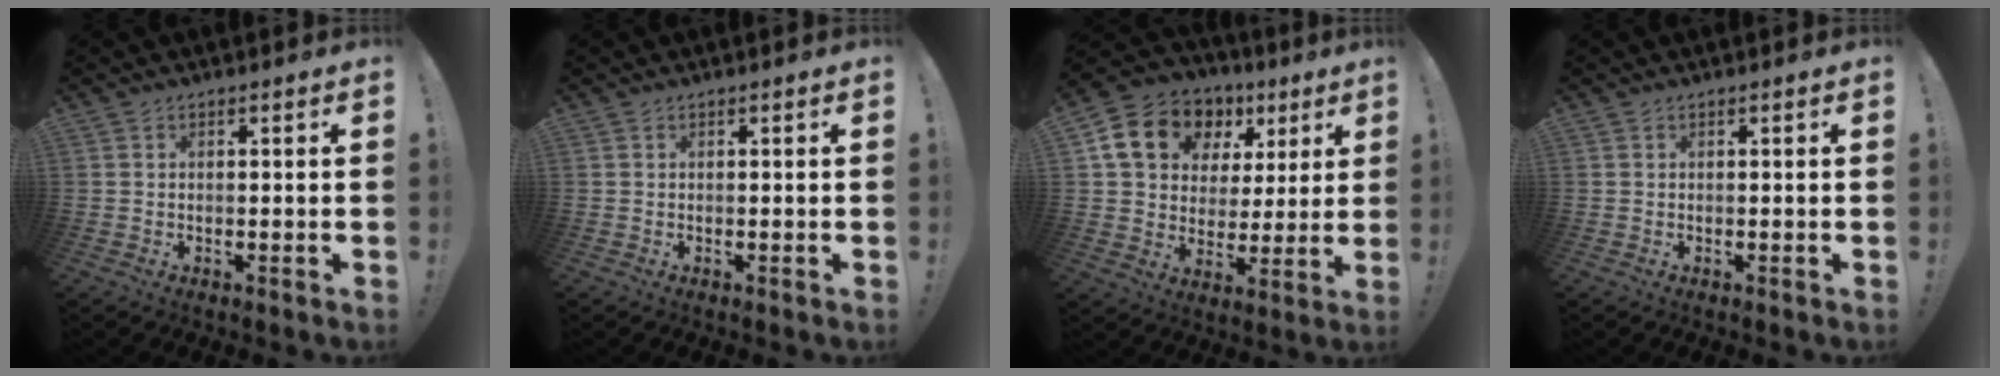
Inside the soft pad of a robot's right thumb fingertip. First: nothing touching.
{"total": 0.0}
{"total": 16.8, "force": [7.8, 12.3, 8.3], "torque": [-0.133, -0.027, 0.156]}
{"total": 0.0}